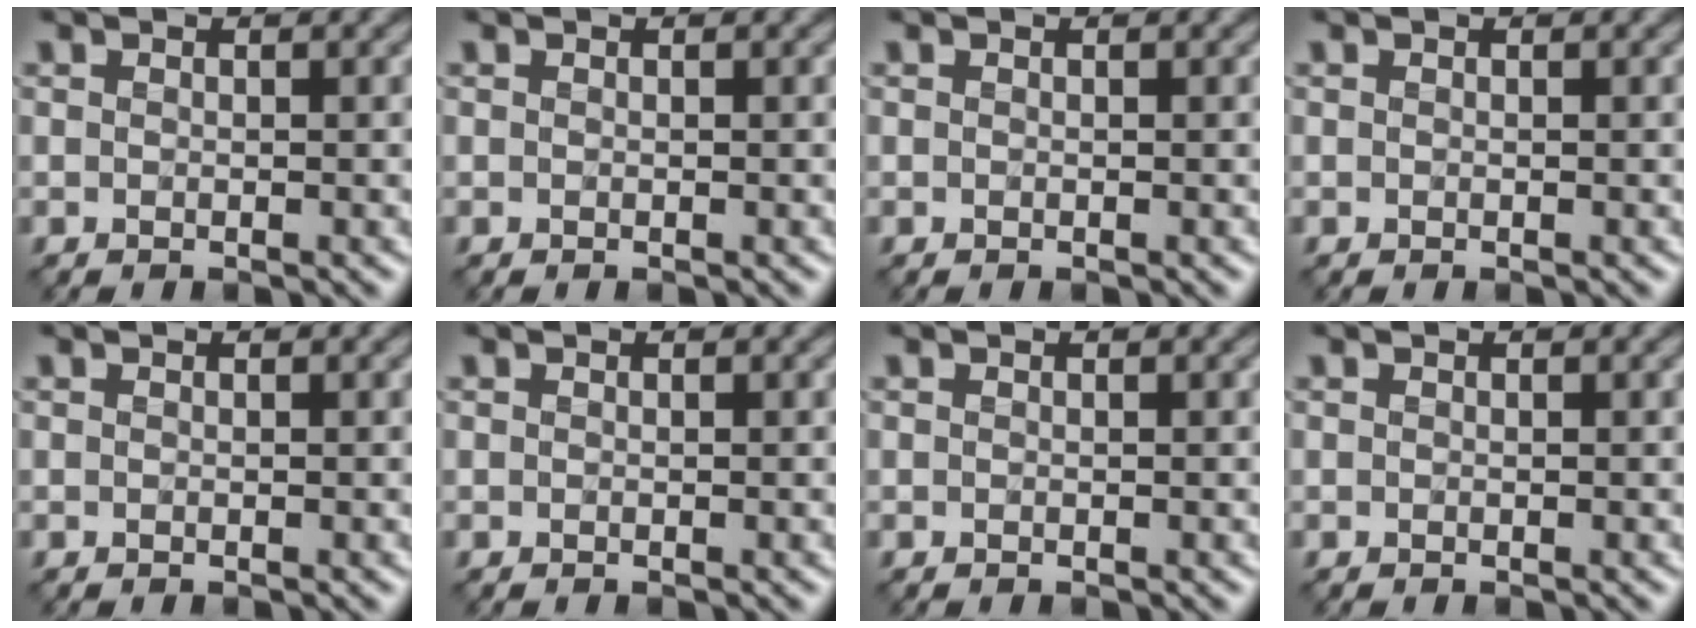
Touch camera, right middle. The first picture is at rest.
{"total": 0.0}
{"total": 0.0}
{"total": 0.0}
{"total": 0.0}
{"total": 0.0}
{"total": 0.0}
{"total": 0.0}